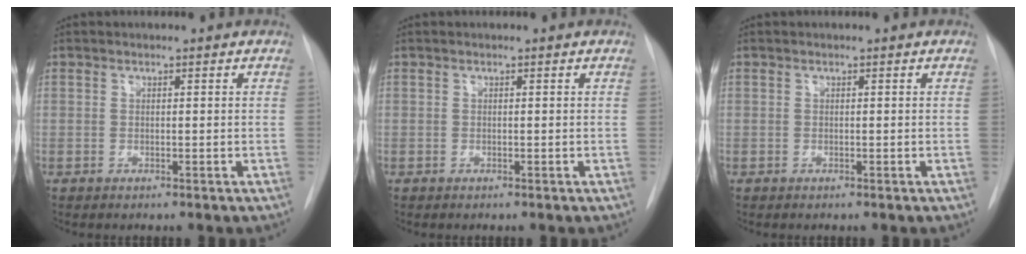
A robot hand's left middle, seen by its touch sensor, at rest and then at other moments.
{"total": 0.0}
{"total": 0.0}